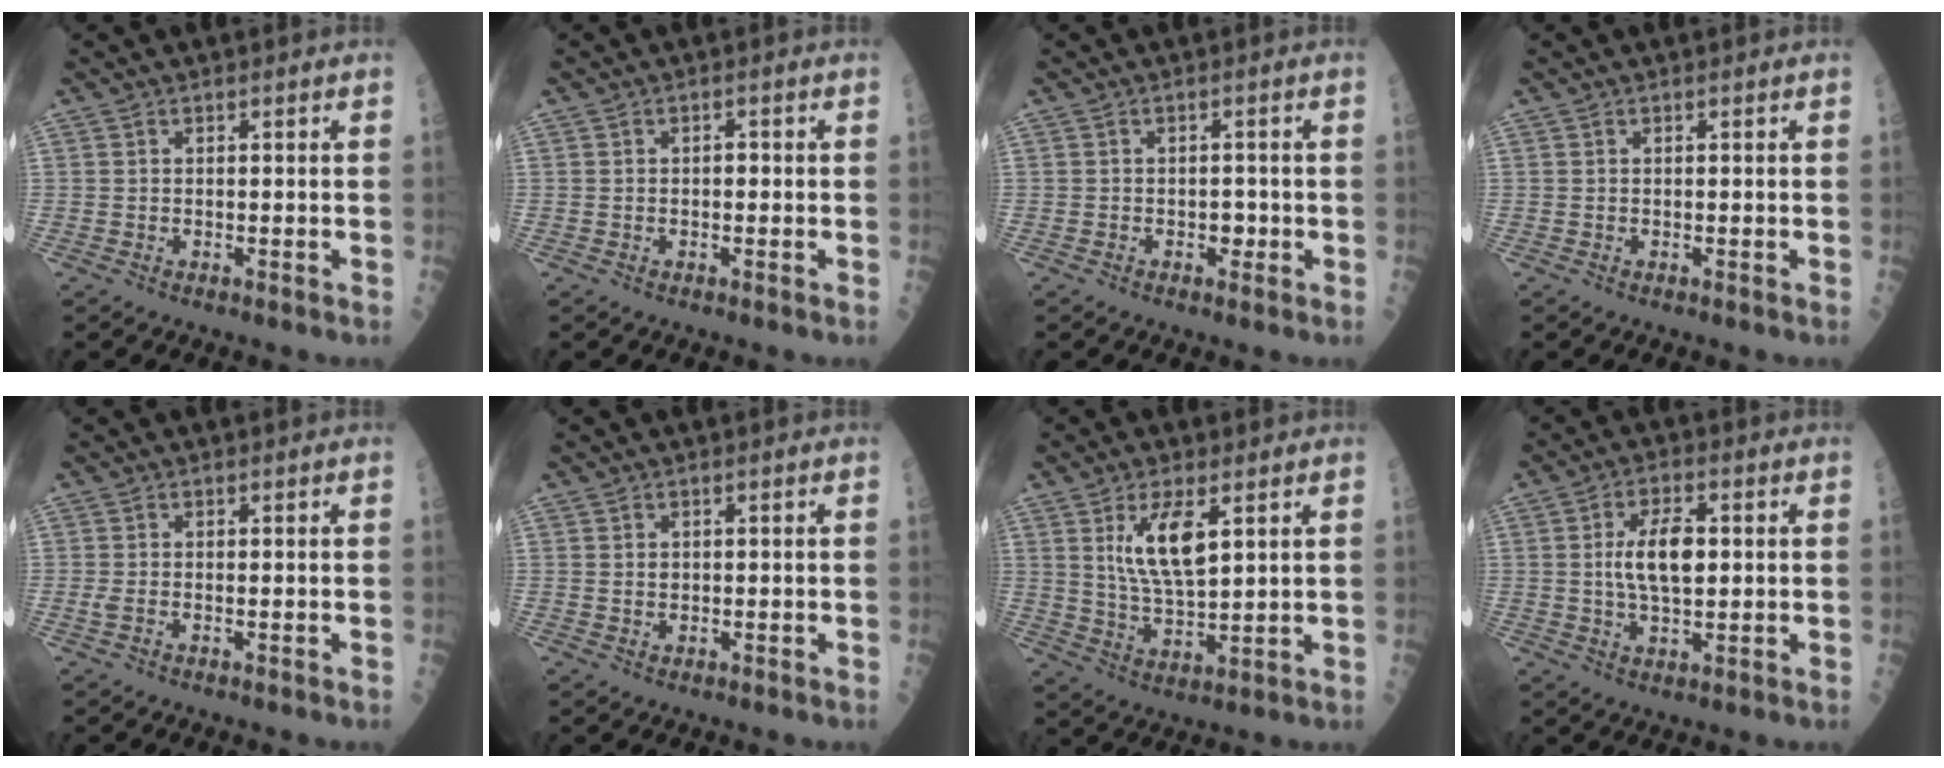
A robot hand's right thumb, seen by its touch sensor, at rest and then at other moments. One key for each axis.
{"total": 1.2, "fx": -0.1, "fy": 0.7, "fz": 1.0, "tx": -0.007, "ty": 0.005, "tz": -0.003}
{"total": 1.9, "fx": -0.5, "fy": 1.3, "fz": 1.3, "tx": -0.005, "ty": 0.005, "tz": -0.008}
{"total": 0.0}
{"total": 1.1, "fx": -0.1, "fy": 0.5, "fz": 1.0, "tx": -0.032, "ty": -0.003, "tz": -0.003}
{"total": 1.3, "fx": 0.3, "fy": 1.0, "fz": 0.7, "tx": -0.003, "ty": 0.000, "tz": 0.008}
{"total": 9.8, "fx": 3.6, "fy": 3.4, "fz": 8.5, "tx": -0.151, "ty": -0.026, "tz": 0.078}
{"total": 8.7, "fx": 0.9, "fy": 4.1, "fz": 7.7, "tx": -0.132, "ty": 0.001, "tz": 0.016}